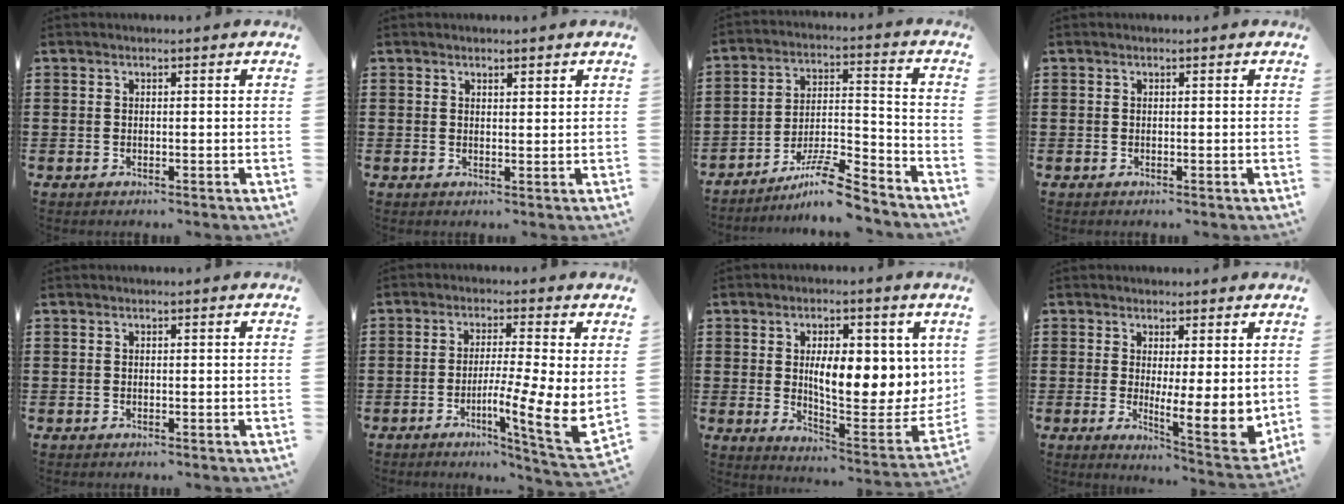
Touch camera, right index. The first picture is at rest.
{"total": 1.2, "force": [1.1, 0.4, 0.2], "torque": [-0.004, 0.003, 0.020]}
{"total": 9.9, "force": [-8.4, 1.2, 5.2], "torque": [-0.084, 0.024, -0.157]}
{"total": 0.0}
{"total": 0.0}
{"total": 7.6, "force": [-1.2, 0.4, 7.5], "torque": [-0.122, -0.033, -0.023]}
{"total": 10.7, "force": [2.2, 4.6, 9.4], "torque": [-0.136, -0.019, 0.032]}
{"total": 6.0, "force": [1.1, 1.6, 5.7], "torque": [-0.075, -0.037, 0.022]}